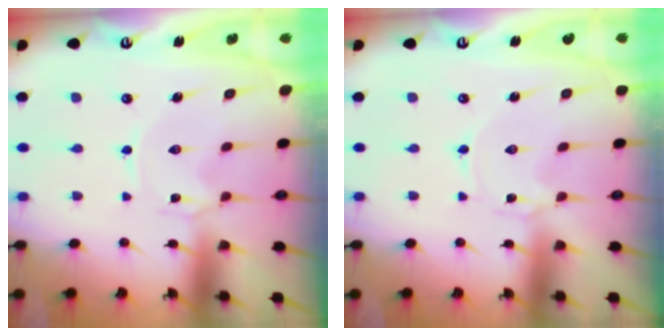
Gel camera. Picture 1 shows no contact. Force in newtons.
{"total": 0.0}